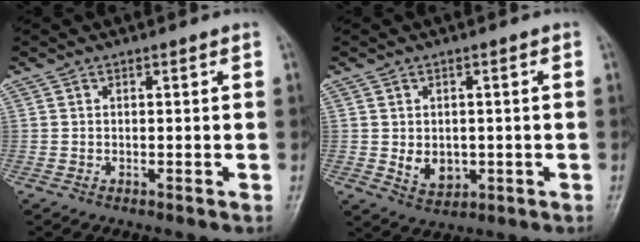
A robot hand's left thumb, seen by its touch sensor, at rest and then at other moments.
{"total": 5.0, "force": [-0.5, 3.9, 3.1], "torque": [-0.030, -0.006, 0.004]}